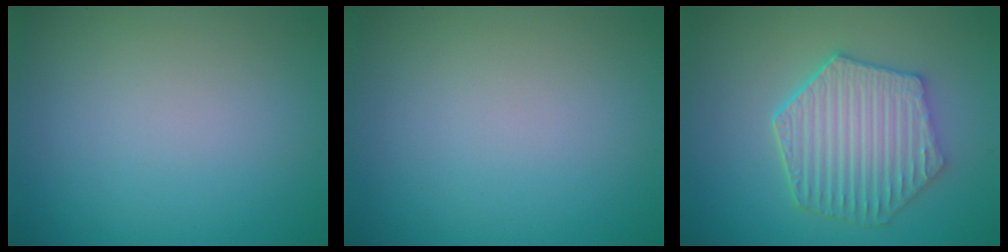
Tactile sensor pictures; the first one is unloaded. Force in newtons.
{"total": 0.0}
{"total": 6.4, "press": 5.0, "slide": 4.0}